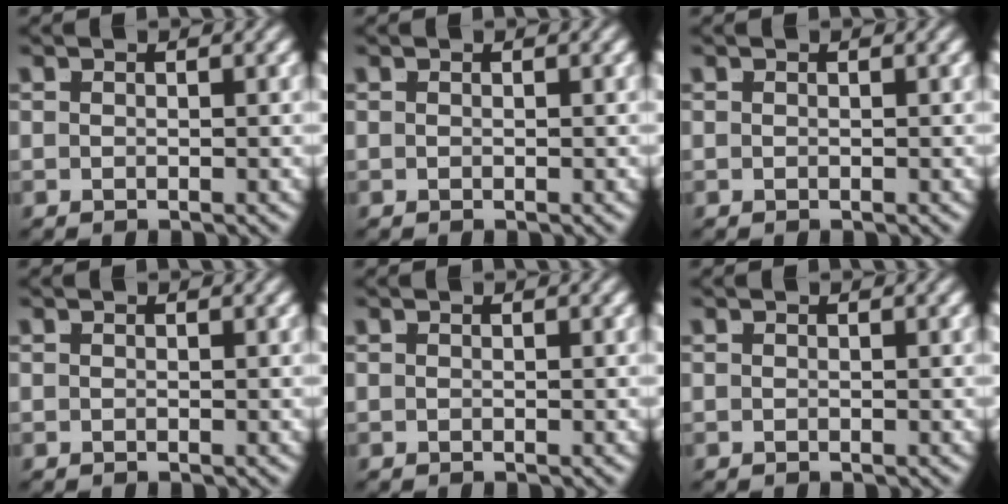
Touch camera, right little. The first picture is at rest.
{"total": 0.0}
{"total": 0.0}
{"total": 0.0}
{"total": 0.0}
{"total": 0.0}